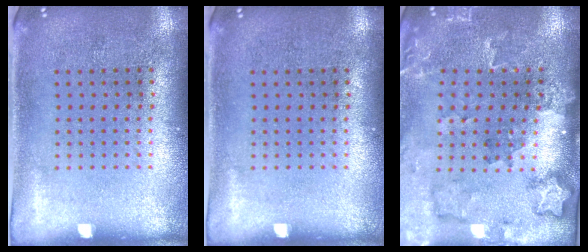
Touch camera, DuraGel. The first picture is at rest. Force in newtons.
{"total": 0.0}
{"total": 1.8, "press": 1.8, "slide": 0.3}